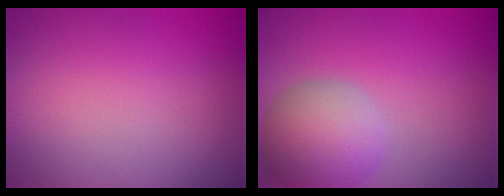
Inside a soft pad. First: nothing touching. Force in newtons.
{"total": 5.4, "press": 5.4, "slide": 0.3}